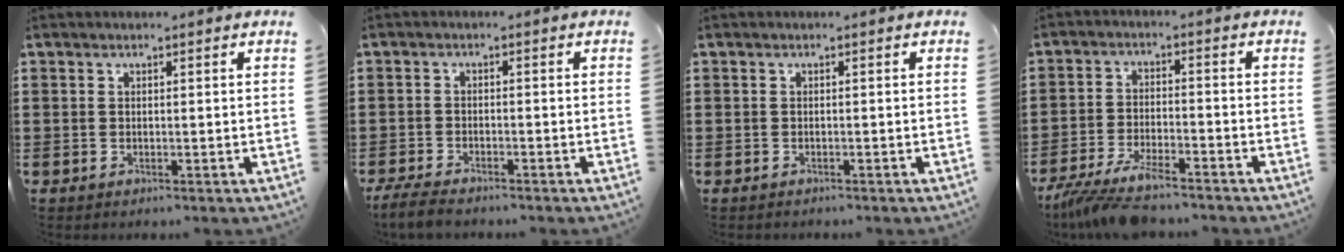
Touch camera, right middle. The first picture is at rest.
{"total": 3.3, "force": [-3.0, 0.6, 1.1], "torque": [-0.034, -0.003, -0.065]}
{"total": 0.5, "force": [-0.5, 0.2, -0.1], "torque": [0.001, 0.002, -0.011]}
{"total": 6.7, "force": [-5.9, 0.5, 3.2], "torque": [-0.077, -0.013, -0.114]}